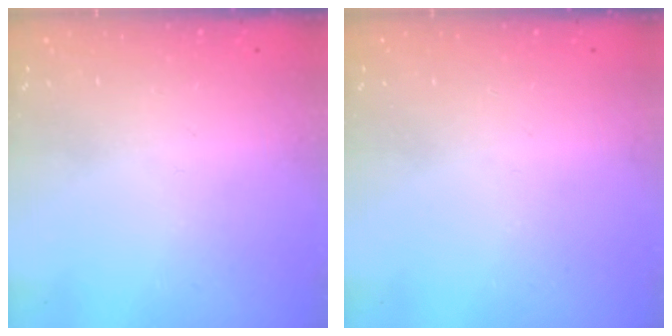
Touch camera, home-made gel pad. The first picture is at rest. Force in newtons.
{"total": 0.0}